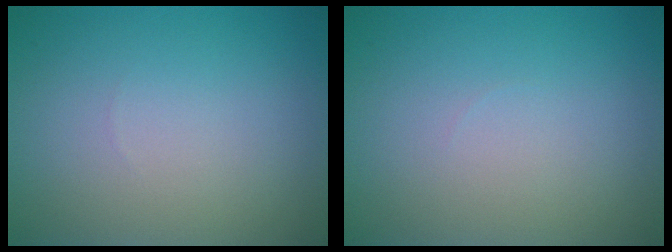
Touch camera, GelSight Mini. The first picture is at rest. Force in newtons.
{"total": 0.5, "press": 0.5, "slide": 0.0}